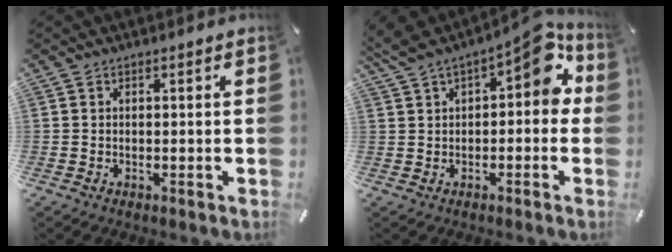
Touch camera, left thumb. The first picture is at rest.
{"total": 11.1, "force": [5.0, 5.4, 8.3], "torque": [-0.111, -0.026, 0.085]}